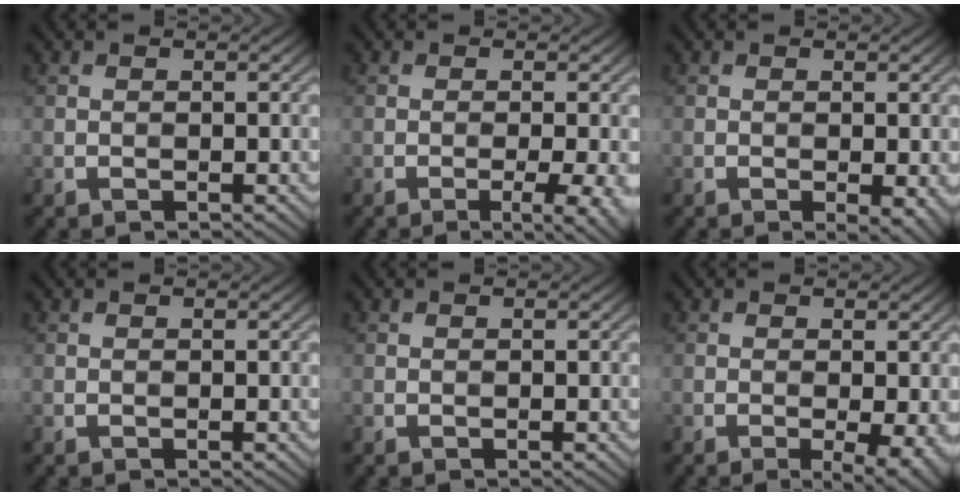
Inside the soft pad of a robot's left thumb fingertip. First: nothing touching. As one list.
[{"total": 4.1, "force": [-1.5, 0.9, 3.7], "torque": [-0.054, 0.002, -0.021]}, {"total": 2.2, "force": [-0.7, 0.7, 2.0], "torque": [-0.029, -0.007, -0.008]}, {"total": 0.0}, {"total": 0.0}, {"total": 3.4, "force": [-1.1, 0.8, 3.1], "torque": [-0.048, -0.005, -0.015]}]